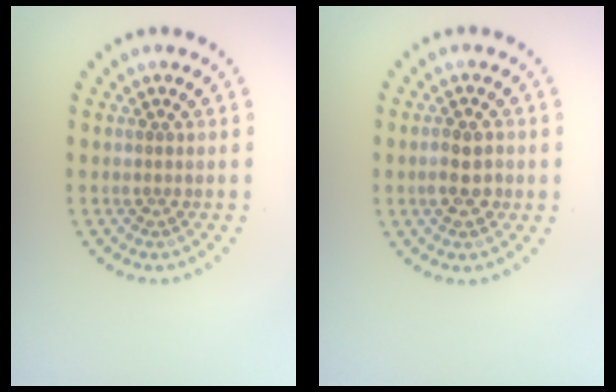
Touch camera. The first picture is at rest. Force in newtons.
{"total": 2.4, "press": 2.4, "slide": 0.4}